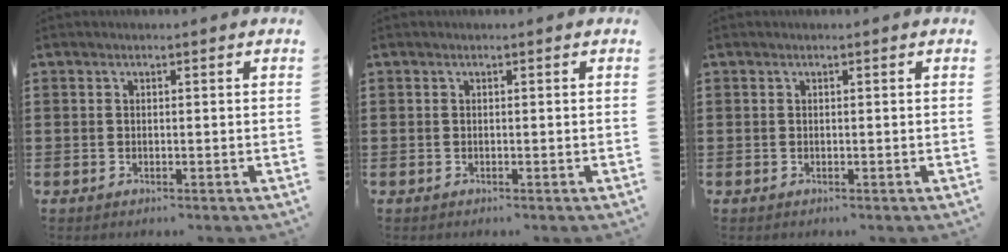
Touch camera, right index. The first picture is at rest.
{"total": 0.0}
{"total": 0.0}